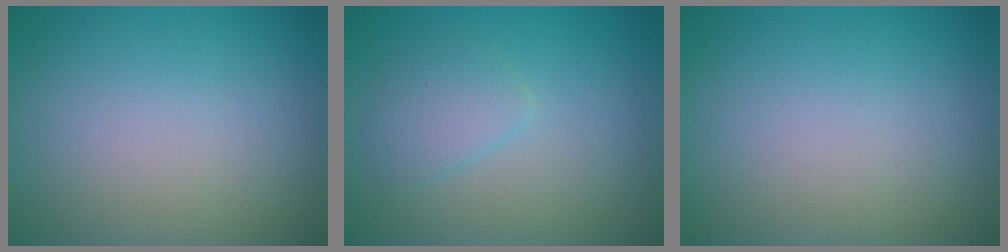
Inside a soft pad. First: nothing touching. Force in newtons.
{"total": 2.0, "press": 2.0, "slide": 0.1}
{"total": 0.0}